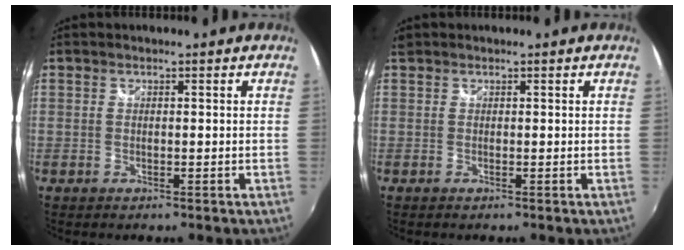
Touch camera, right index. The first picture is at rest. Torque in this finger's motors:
{"motor_torque": [0.06, 0.06, 0.00, 0.00]}